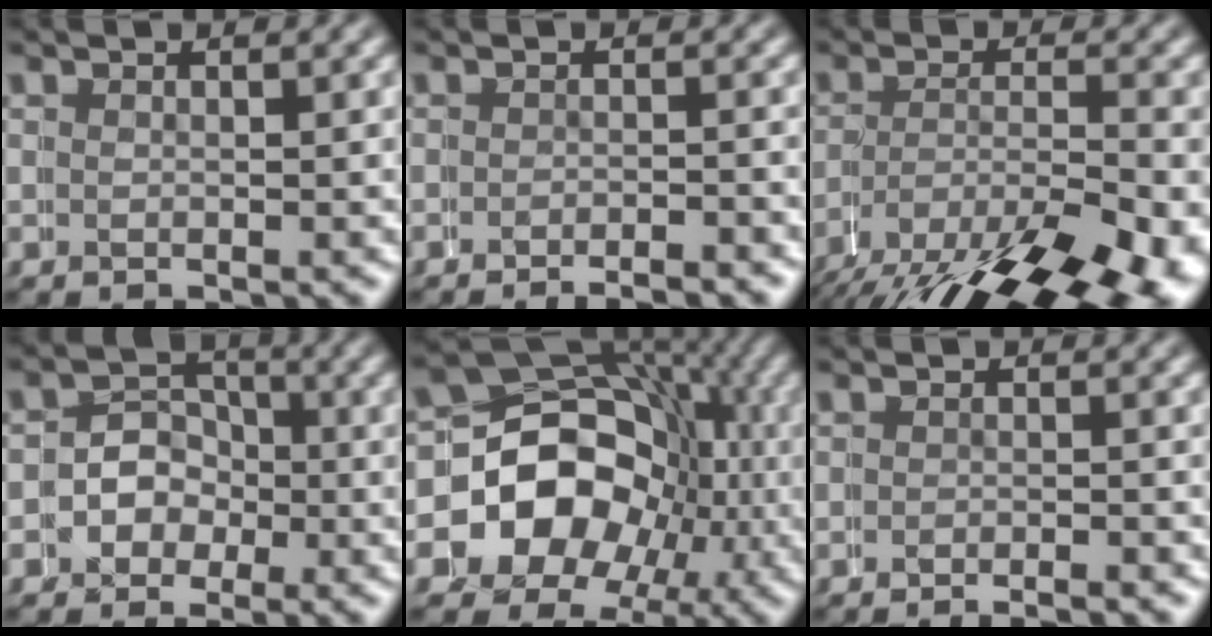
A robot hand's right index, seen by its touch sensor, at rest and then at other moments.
{"total": 2.7, "force": [-2.6, 0.3, 0.5], "torque": [-0.005, 0.000, -0.047]}
{"total": 9.8, "force": [-4.8, 4.1, 7.4], "torque": [-0.122, -0.041, -0.055]}
{"total": 3.0, "force": [-0.9, 2.8, -0.6], "torque": [0.014, -0.006, -0.028]}
{"total": 16.5, "force": [-1.1, 14.5, 7.8], "torque": [-0.174, -0.047, -0.015]}
{"total": 1.8, "force": [-1.7, 0.2, 0.5], "torque": [-0.007, -0.001, -0.033]}